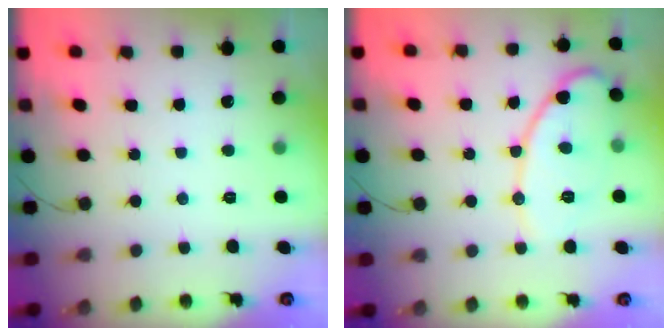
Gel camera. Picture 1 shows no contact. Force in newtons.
{"total": 11.9, "press": 11.8, "slide": 0.5}